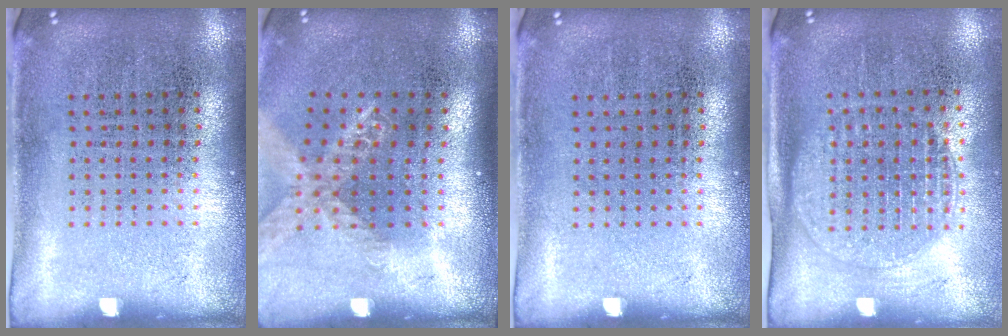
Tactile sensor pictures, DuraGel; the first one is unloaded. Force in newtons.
{"total": 1.6, "press": 1.4, "slide": 0.8}
{"total": 0.0}
{"total": 1.5, "press": 1.3, "slide": 0.8}